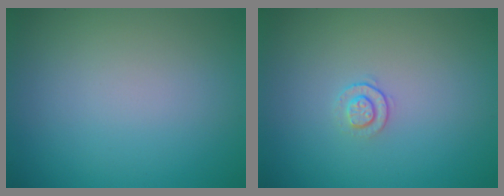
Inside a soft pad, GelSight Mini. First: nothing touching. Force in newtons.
{"total": 1.1, "press": 0.7, "slide": 0.9}